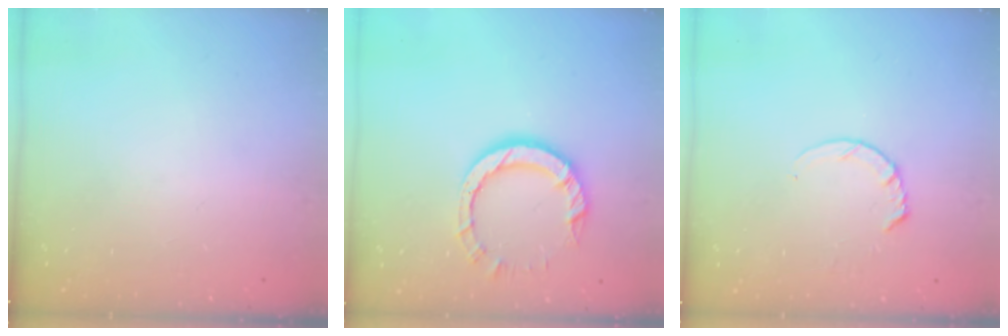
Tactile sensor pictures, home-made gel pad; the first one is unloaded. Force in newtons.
{"total": 7.6, "press": 7.6, "slide": 0.8}
{"total": 4.8, "press": 4.7, "slide": 0.4}